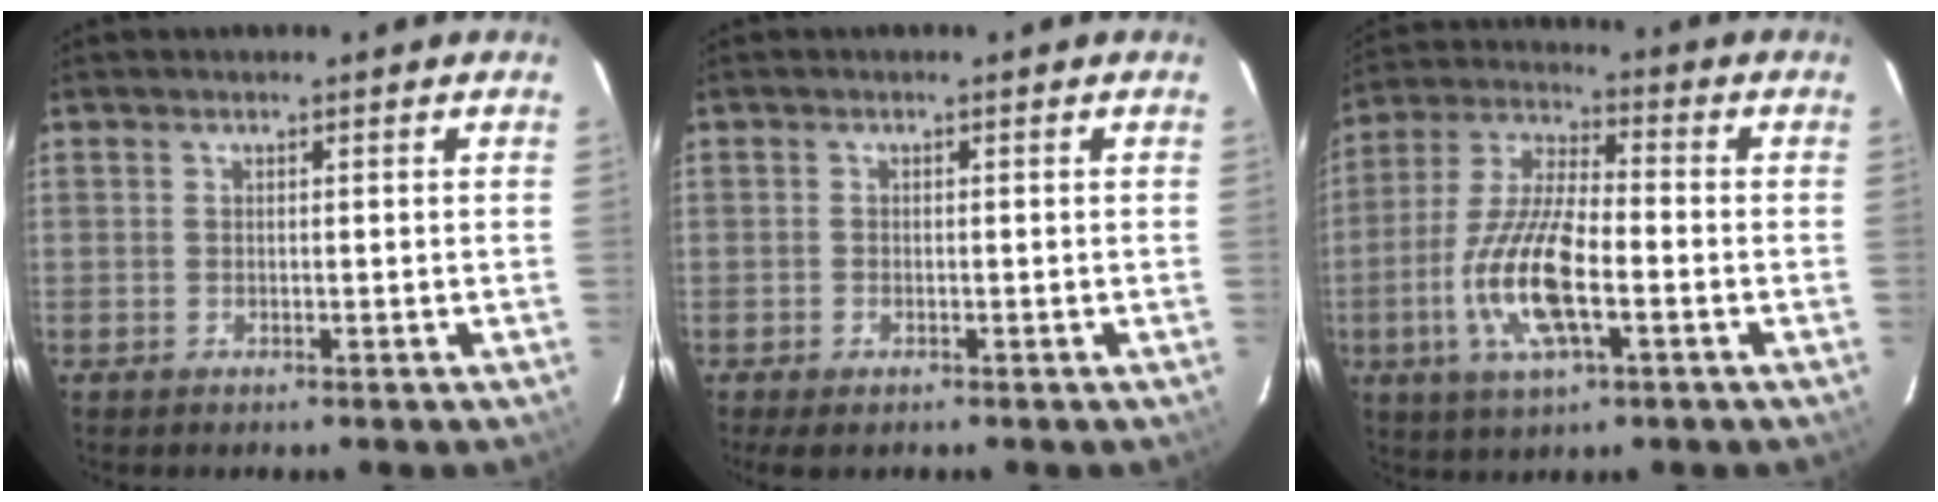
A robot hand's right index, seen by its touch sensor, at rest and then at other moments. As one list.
[{"total": 2.4, "force": [-1.7, 1.0, 1.4], "torque": [-0.031, -0.009, -0.031]}, {"total": 14.6, "force": [-4.4, 4.8, 13.1], "torque": [-0.276, -0.004, -0.088]}]